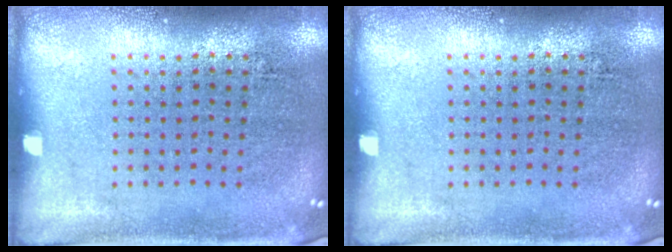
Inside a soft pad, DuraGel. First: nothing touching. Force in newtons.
{"total": 0.0}